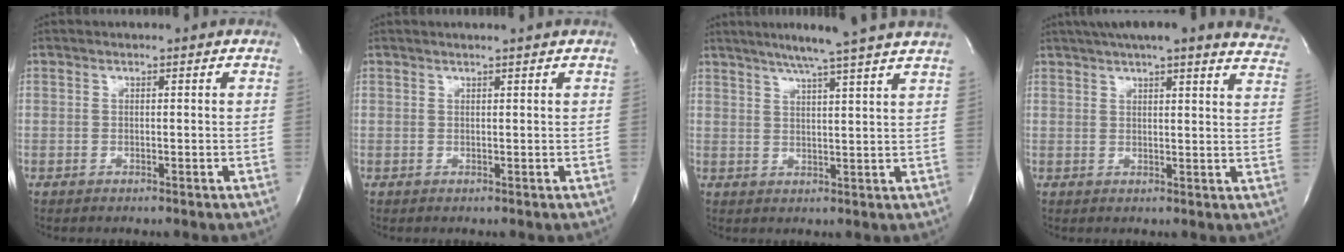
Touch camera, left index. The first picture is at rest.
{"total": 1.3, "force": [1.1, -0.5, 0.5], "torque": [-0.014, -0.004, 0.023]}
{"total": 11.7, "force": [9.7, -1.6, 6.3], "torque": [-0.099, 0.002, 0.120]}
{"total": 22.5, "force": [19.6, 3.2, 10.5], "torque": [-0.156, -0.014, 0.225]}